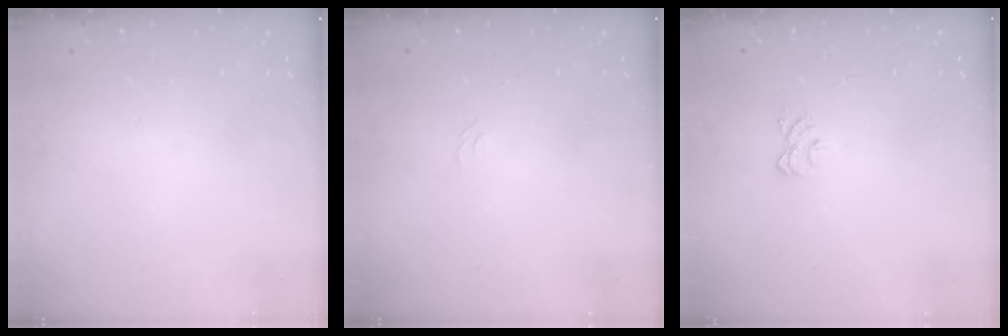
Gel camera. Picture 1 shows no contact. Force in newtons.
{"total": 4.0, "press": 4.0, "slide": 0.4}
{"total": 7.1, "press": 7.0, "slide": 0.6}